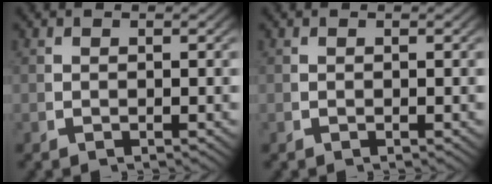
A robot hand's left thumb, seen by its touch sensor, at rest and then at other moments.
{"total": 0.0}